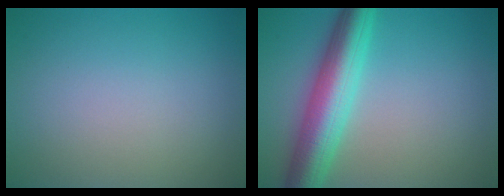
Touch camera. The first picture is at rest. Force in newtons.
{"total": 7.2, "press": 7.2, "slide": 0.2}